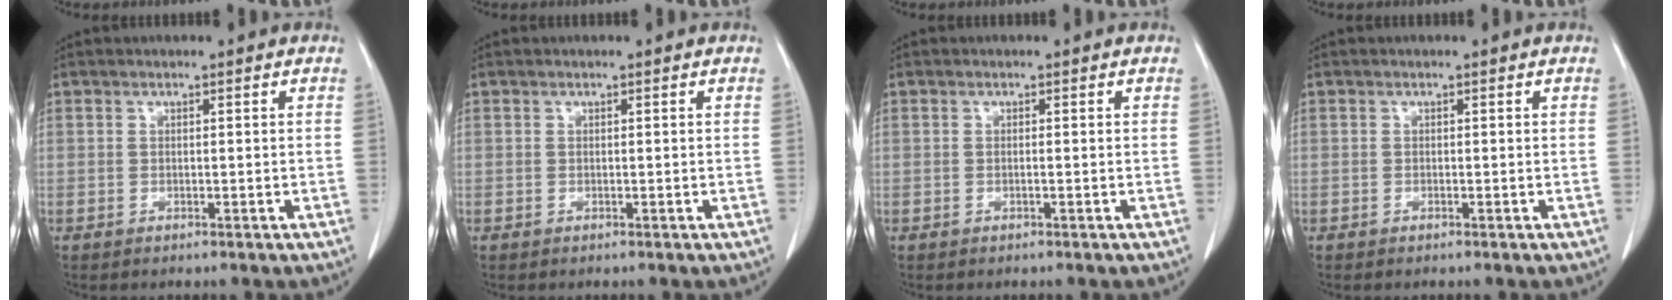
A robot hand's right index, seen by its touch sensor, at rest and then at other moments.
{"total": 0.0}
{"total": 0.0}
{"total": 0.0}